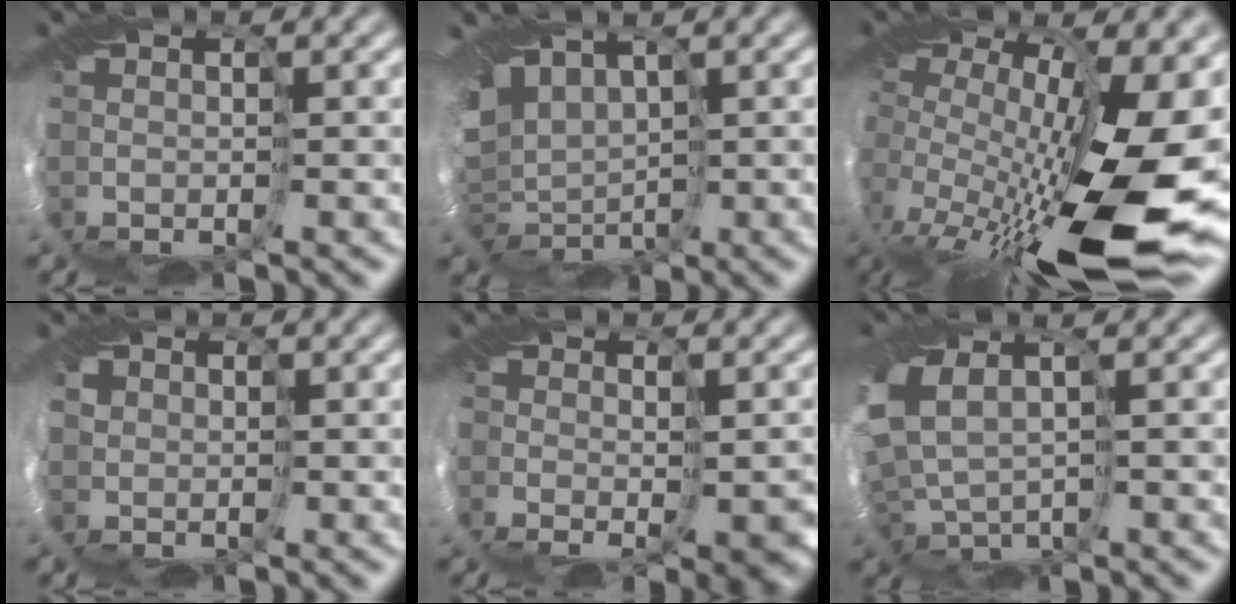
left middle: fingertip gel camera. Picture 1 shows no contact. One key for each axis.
{"total": 8.9, "fx": 3.1, "fy": 5.6, "fz": 6.2, "tx": -0.126, "ty": 0.006, "tz": 0.082}
{"total": 18.3, "fx": -3.6, "fy": 7.4, "fz": 16.3, "tx": -0.279, "ty": -0.051, "tz": -0.049}
{"total": 3.4, "fx": 1.5, "fy": 2.9, "fz": 1.1, "tx": -0.030, "ty": 0.013, "tz": 0.011}
{"total": 7.1, "fx": -2.2, "fy": 3.8, "fz": 5.6, "tx": -0.082, "ty": -0.034, "tz": -0.020}
{"total": 5.9, "fx": 0.6, "fy": 3.5, "fz": 4.8, "tx": -0.129, "ty": -0.005, "tz": 0.014}